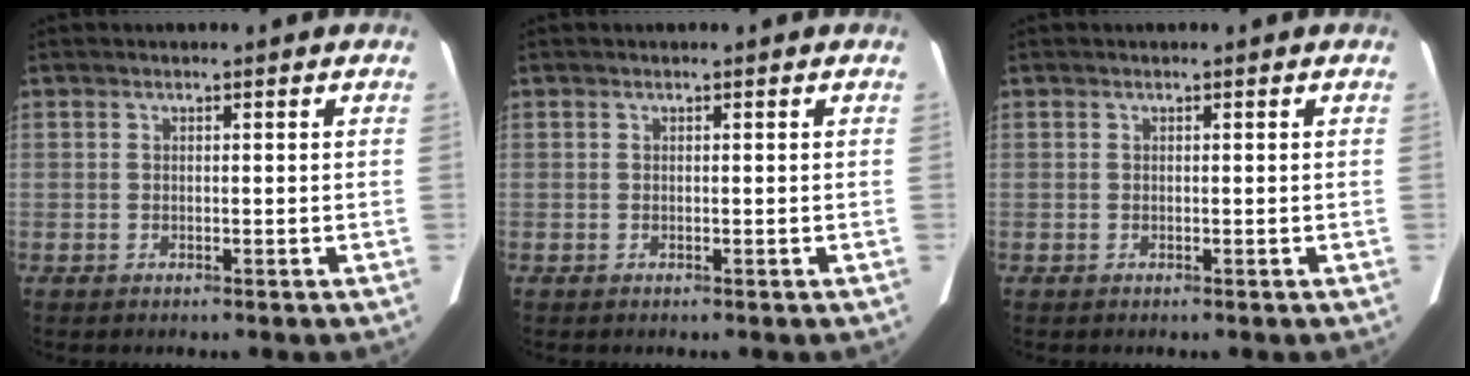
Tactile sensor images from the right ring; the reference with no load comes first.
{"total": 0.0}
{"total": 0.0}